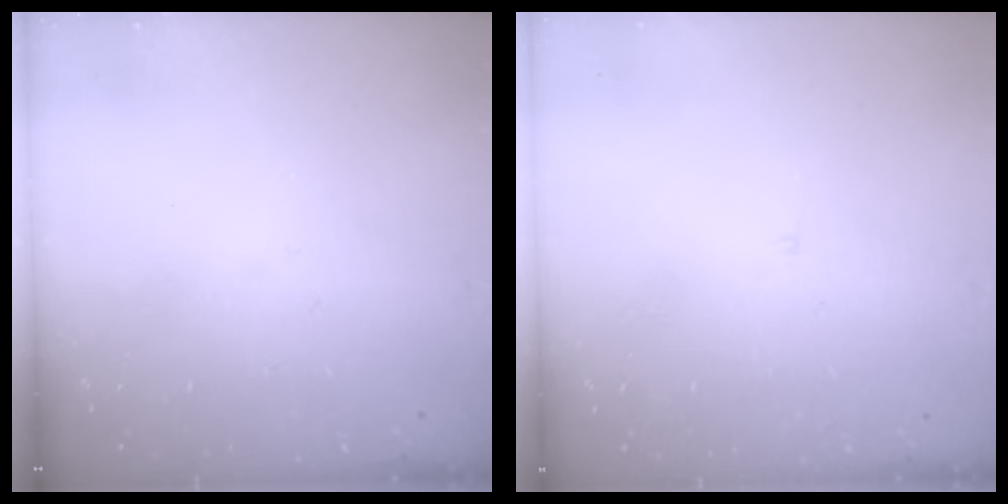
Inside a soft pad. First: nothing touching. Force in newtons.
{"total": 2.1, "press": 2.1, "slide": 0.2}